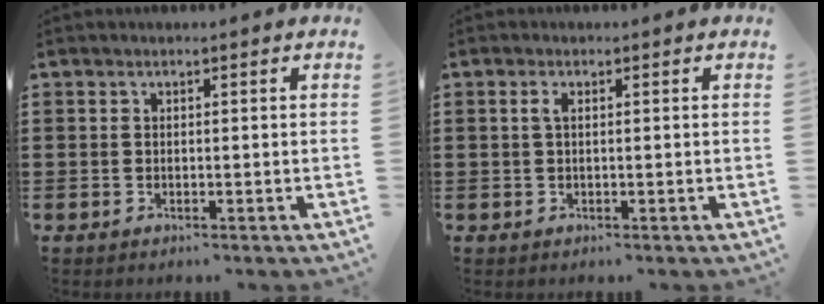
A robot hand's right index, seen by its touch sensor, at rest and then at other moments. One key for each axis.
{"total": 1.2, "fx": 0.2, "fy": 0.4, "fz": 1.1, "tx": -0.023, "ty": 0.004, "tz": 0.002}